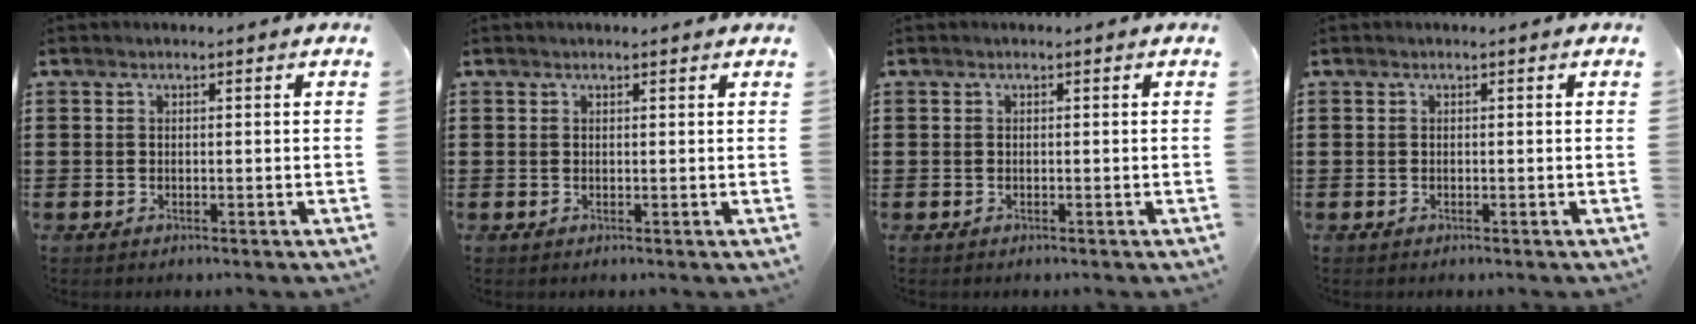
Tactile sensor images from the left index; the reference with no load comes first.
{"total": 0.5, "force": [0.4, 0.0, 0.3], "torque": [-0.005, -0.001, 0.010]}
{"total": 0.0}
{"total": 0.0}